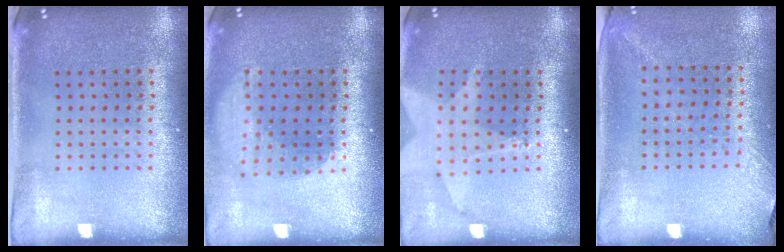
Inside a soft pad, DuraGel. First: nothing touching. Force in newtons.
{"total": 1.6, "press": 1.2, "slide": 1.0}
{"total": 2.0, "press": 1.5, "slide": 1.2}
{"total": 1.3, "press": 1.0, "slide": 0.8}